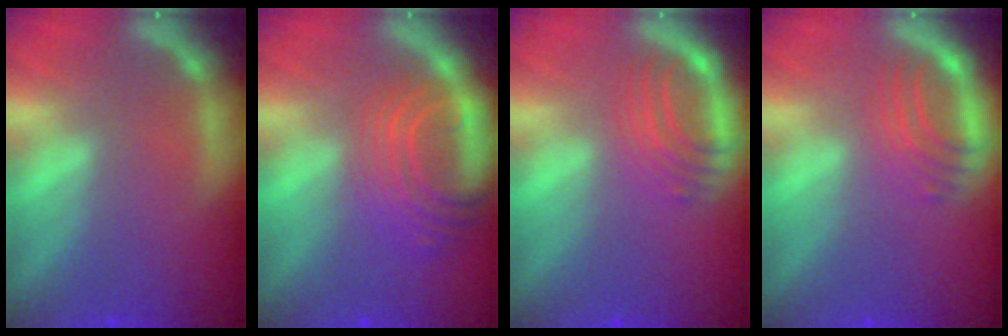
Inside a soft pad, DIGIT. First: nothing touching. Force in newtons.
{"total": 7.0}
{"total": 4.5}
{"total": 4.0}